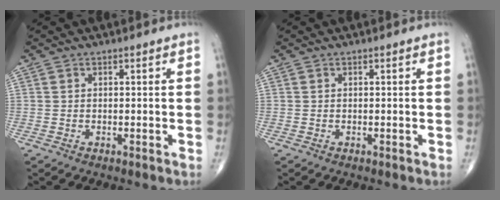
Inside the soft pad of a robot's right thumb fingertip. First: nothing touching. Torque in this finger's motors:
{"motor_torque": [-0.10, 0.10, -0.02, 0.01, 0.00]}